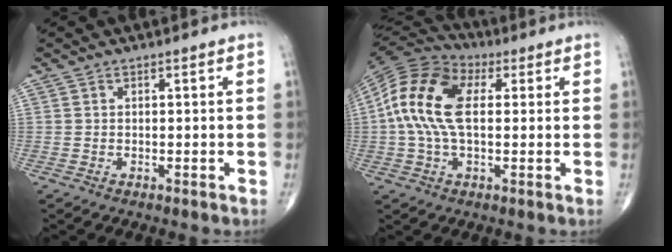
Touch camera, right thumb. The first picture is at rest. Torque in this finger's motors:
{"motor_torque": [2.09, 2.10, 0.31, -0.20, 0.16]}